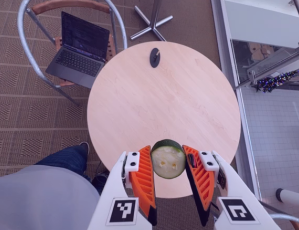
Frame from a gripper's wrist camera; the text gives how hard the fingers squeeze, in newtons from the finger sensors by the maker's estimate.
{"total": 8.6, "left": 8.2, "right": 9.0}